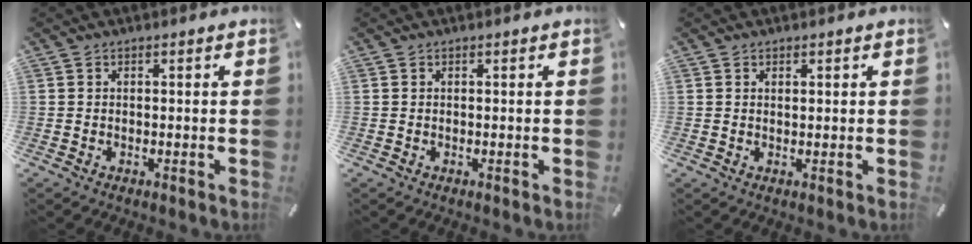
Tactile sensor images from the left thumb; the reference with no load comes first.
{"total": 0.0}
{"total": 0.6, "force": [0.4, 0.3, 0.4], "torque": [-0.008, 0.001, 0.007]}